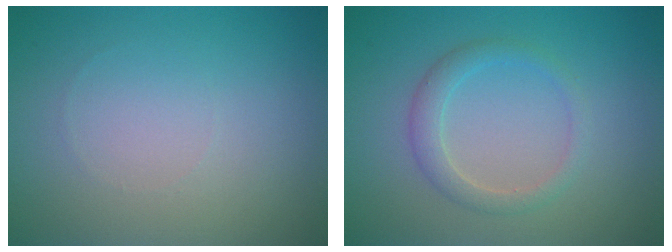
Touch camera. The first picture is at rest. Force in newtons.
{"total": 2.2, "press": 2.2, "slide": 0.2}